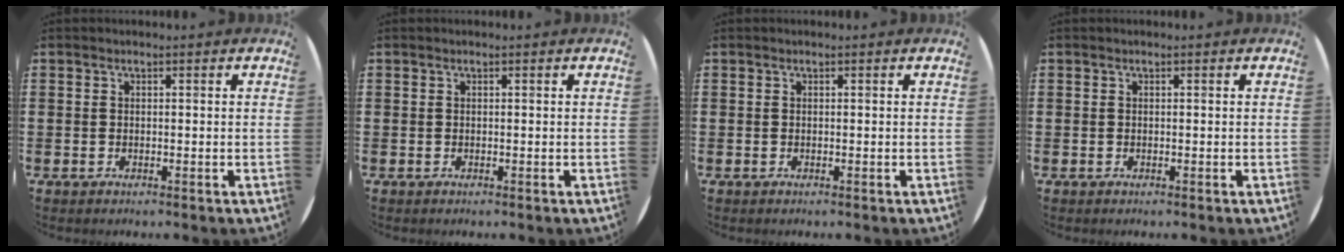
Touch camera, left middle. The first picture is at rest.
{"total": 0.0}
{"total": 0.0}
{"total": 0.0}